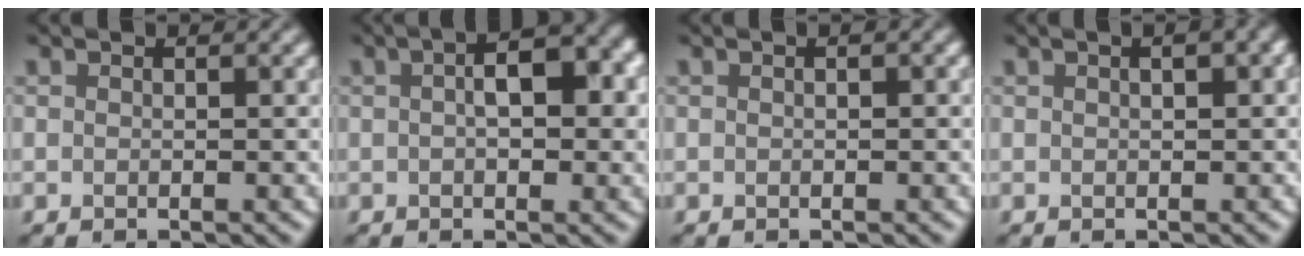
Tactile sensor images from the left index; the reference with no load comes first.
{"total": 5.2, "force": [0.7, 2.4, 4.6], "torque": [-0.064, 0.008, 0.005]}
{"total": 0.6, "force": [0.2, 0.2, 0.5], "torque": [-0.010, 0.002, 0.002]}
{"total": 2.7, "force": [1.1, 1.0, 2.2], "torque": [-0.015, 0.006, 0.005]}